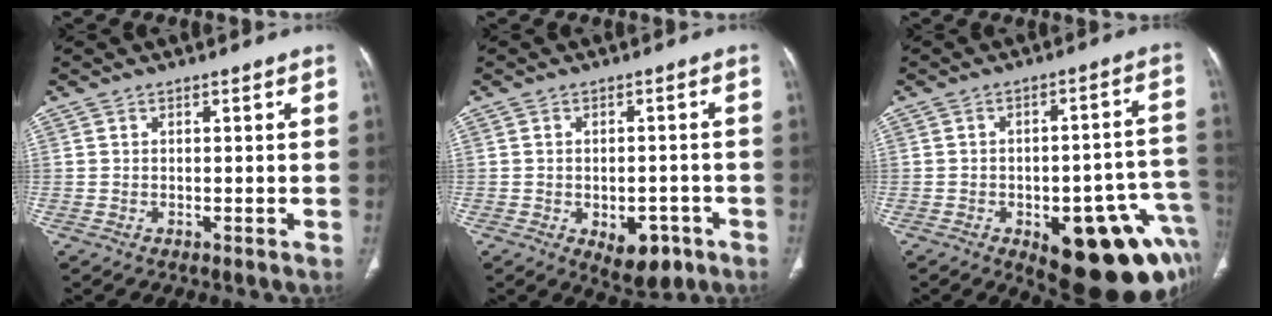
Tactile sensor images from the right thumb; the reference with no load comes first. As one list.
[{"total": 7.3, "force": [-3.2, 4.3, 5.0], "torque": [-0.048, 0.012, -0.031]}, {"total": 22.1, "force": [-8.7, 8.9, 18.3], "torque": [-0.156, 0.044, -0.093]}]